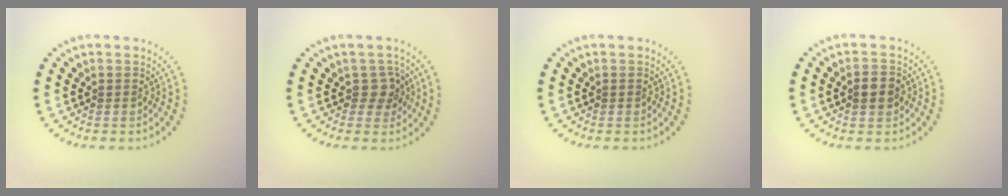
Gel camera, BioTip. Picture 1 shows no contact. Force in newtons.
{"total": 2.0, "press": 1.8, "slide": 1.0}
{"total": 0.0}
{"total": 2.3, "press": 2.3, "slide": 0.1}